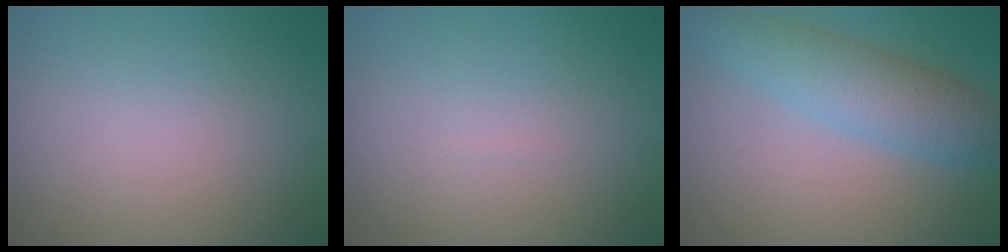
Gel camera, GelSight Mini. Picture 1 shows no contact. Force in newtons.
{"total": 0.0}
{"total": 5.3, "press": 5.3, "slide": 0.1}